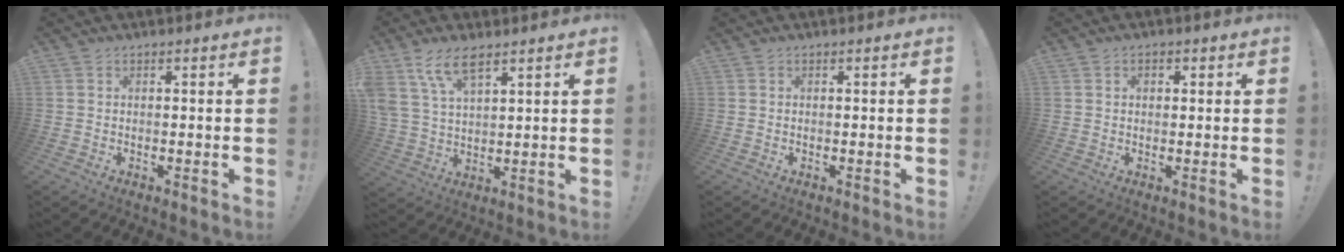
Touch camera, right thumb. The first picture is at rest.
{"total": 9.8, "force": [6.4, 4.3, 6.0], "torque": [-0.112, -0.023, 0.125]}
{"total": 0.0}
{"total": 1.5, "force": [0.4, 1.2, 0.9], "torque": [-0.014, 0.003, 0.005]}